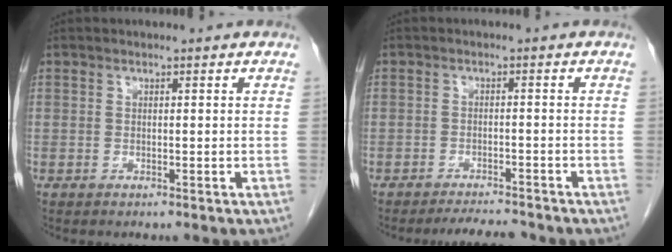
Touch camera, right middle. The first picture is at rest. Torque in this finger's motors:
{"motor_torque": [0.46, -0.37, 0.02, 0.02]}